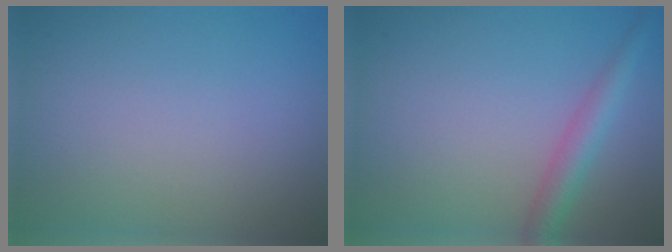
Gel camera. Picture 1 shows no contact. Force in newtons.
{"total": 3.1, "press": 3.1, "slide": 0.1}